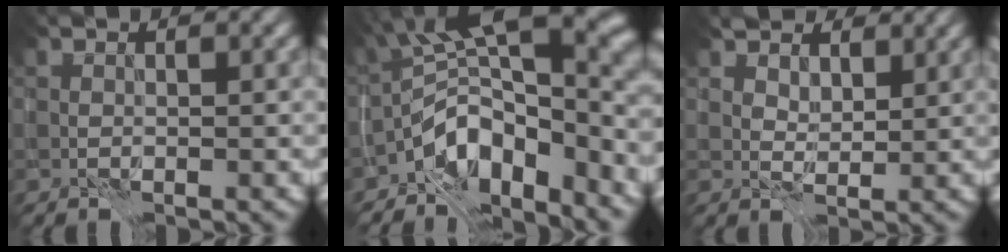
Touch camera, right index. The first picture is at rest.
{"total": 10.9, "force": [-4.0, 5.1, 8.8], "torque": [-0.117, 0.010, -0.071]}
{"total": 4.6, "force": [3.6, 2.4, 1.5], "torque": [-0.045, -0.005, 0.062]}